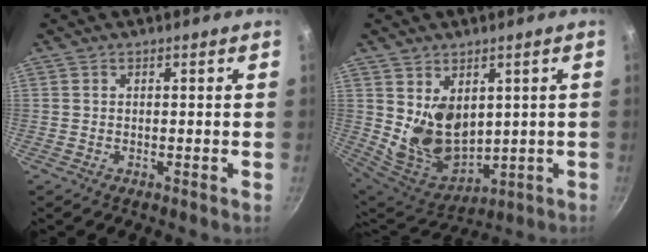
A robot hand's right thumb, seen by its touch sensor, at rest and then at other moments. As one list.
[{"total": 11.3, "force": [2.0, 8.1, 7.6], "torque": [-0.105, -0.039, 0.065]}]